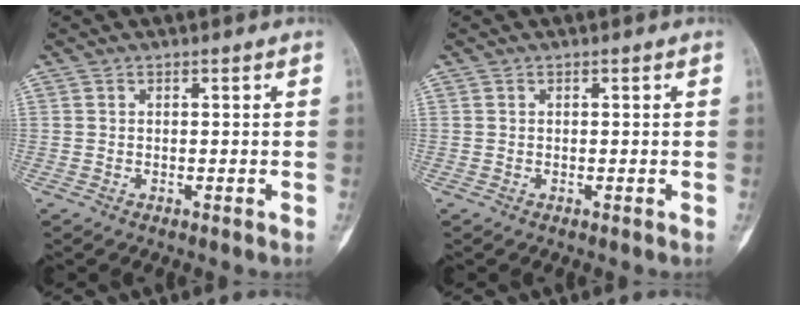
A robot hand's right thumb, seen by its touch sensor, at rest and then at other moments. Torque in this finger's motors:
{"motor_torque": [0.19, 0.07, 0.28, 0.09, 0.03]}